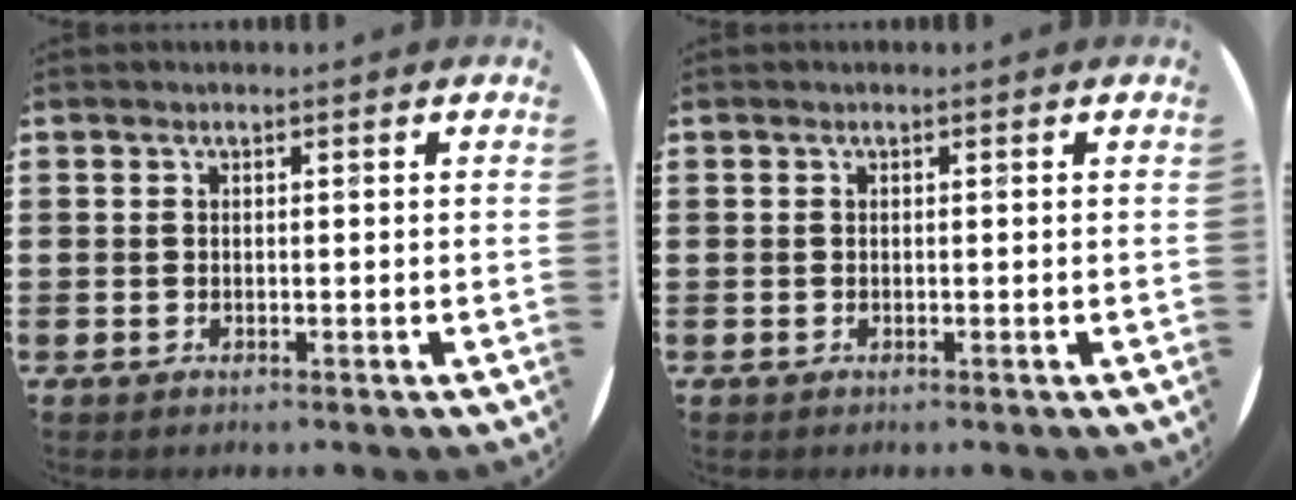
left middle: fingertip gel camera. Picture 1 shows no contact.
{"total": 0.0}